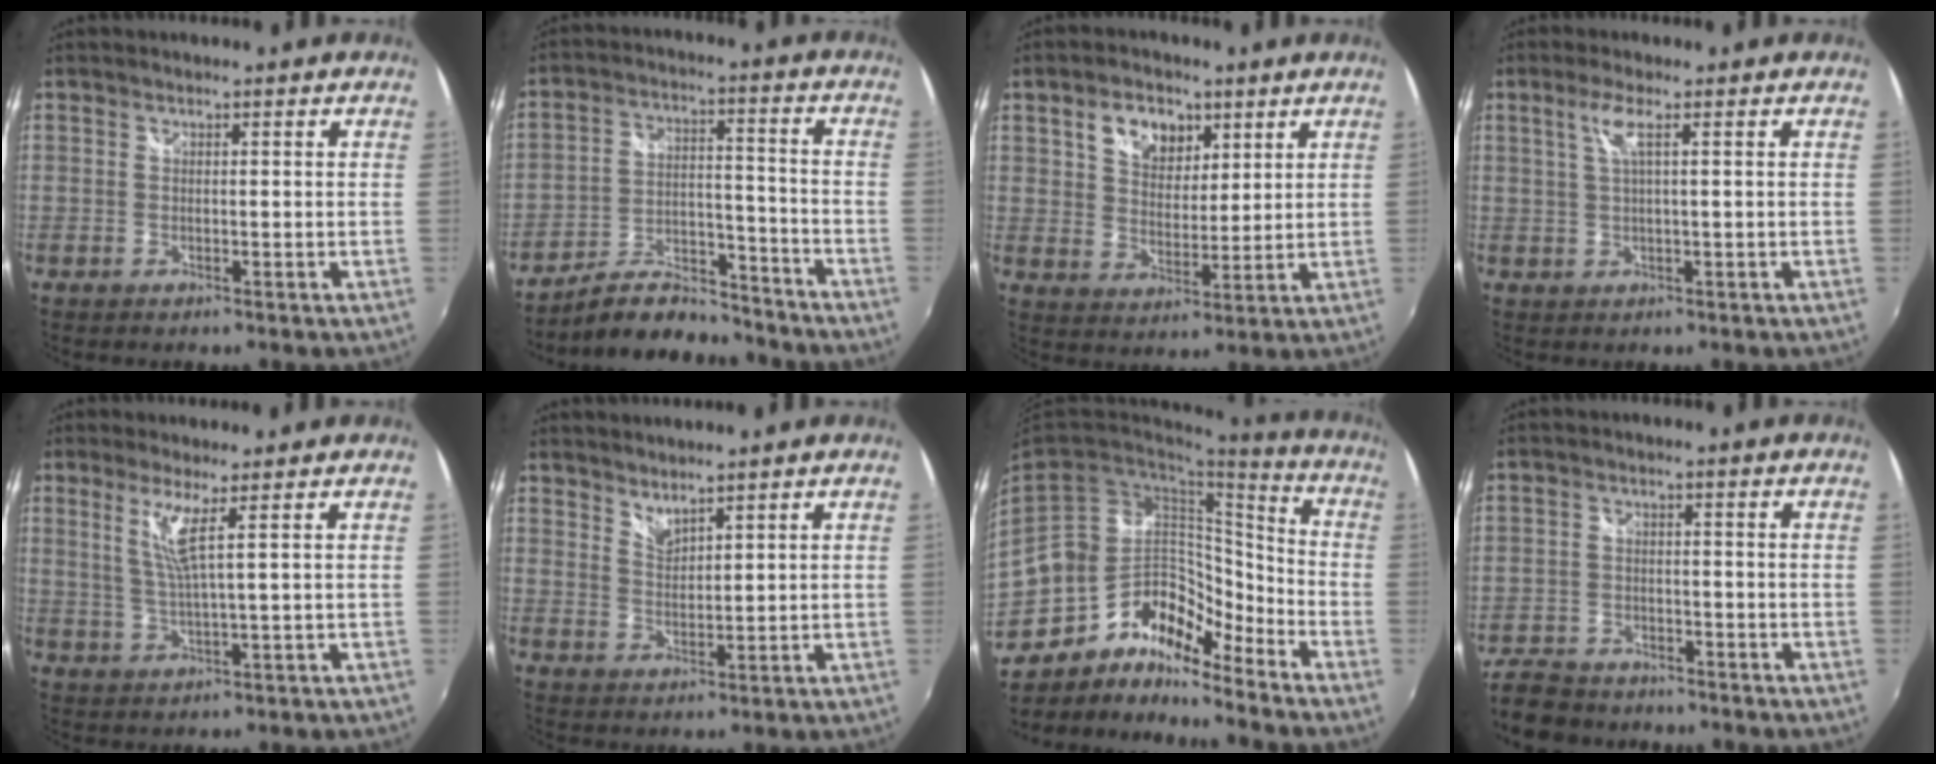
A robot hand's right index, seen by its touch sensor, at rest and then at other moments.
{"total": 12.4, "force": [-11.3, 3.8, 3.5], "torque": [-0.078, 0.024, -0.177]}
{"total": 8.3, "force": [4.2, 5.6, 4.5], "torque": [-0.076, 0.017, 0.073]}
{"total": 3.2, "force": [1.1, -0.3, 3.0], "torque": [-0.061, 0.002, 0.023]}
{"total": 4.6, "force": [2.3, -0.9, 3.9], "torque": [-0.076, -0.007, 0.047]}
{"total": 3.0, "force": [2.8, 0.5, 0.9], "torque": [-0.013, -0.002, 0.050]}
{"total": 19.1, "force": [-11.0, 12.7, 9.1], "torque": [-0.207, 0.010, -0.194]}
{"total": 10.5, "force": [-8.4, 5.5, 3.0], "torque": [-0.104, -0.002, -0.144]}